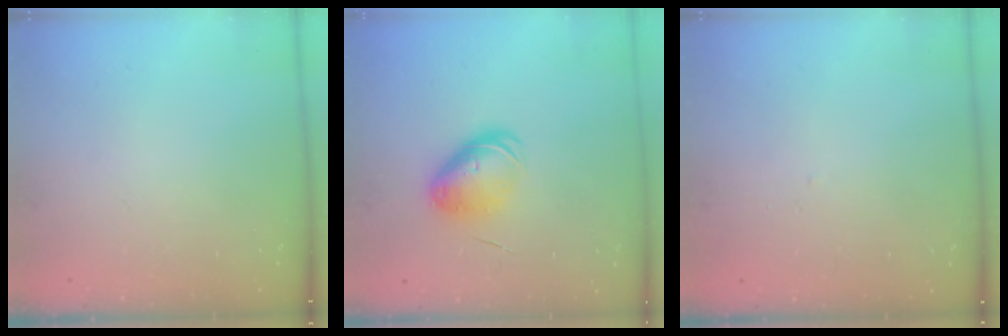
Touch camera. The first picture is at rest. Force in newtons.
{"total": 8.9, "press": 8.7, "slide": 1.8}
{"total": 1.4, "press": 1.4, "slide": 0.3}